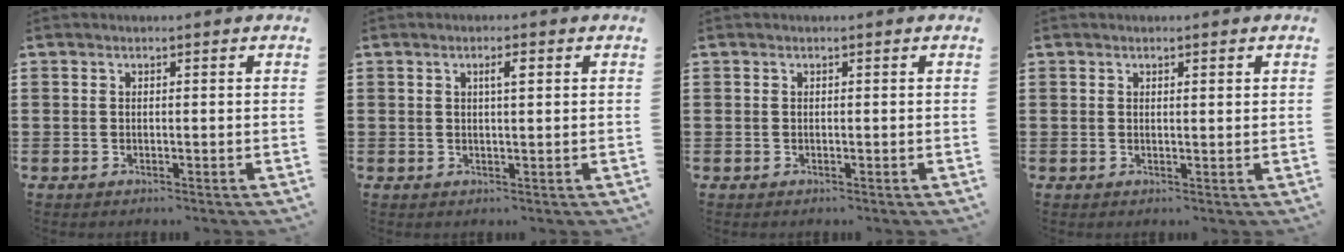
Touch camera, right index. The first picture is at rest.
{"total": 2.1, "force": [0.6, 0.3, 2.0], "torque": [-0.030, 0.002, 0.006]}
{"total": 0.0}
{"total": 0.7, "force": [0.4, 0.0, 0.6], "torque": [-0.011, 0.001, 0.006]}